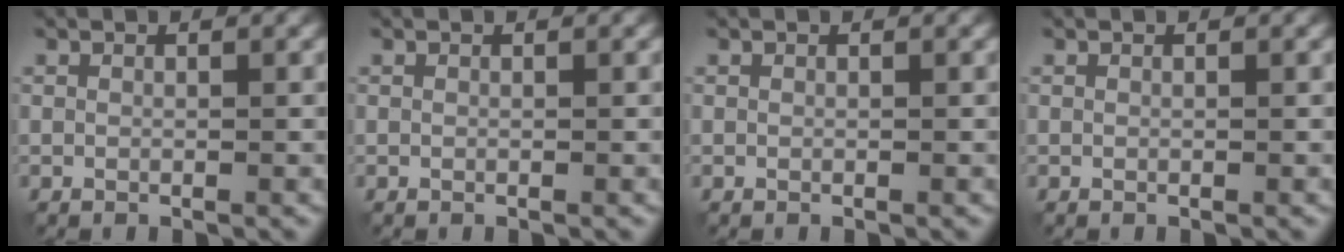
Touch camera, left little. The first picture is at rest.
{"total": 0.0}
{"total": 0.0}
{"total": 0.0}